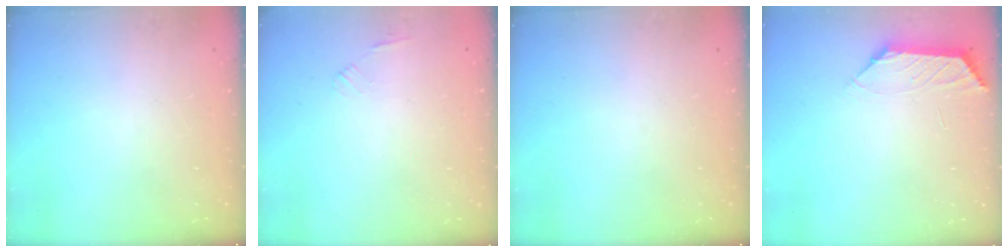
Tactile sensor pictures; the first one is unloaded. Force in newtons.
{"total": 1.0, "press": 0.9, "slide": 0.4}
{"total": 0.0}
{"total": 1.4, "press": 1.3, "slide": 0.4}